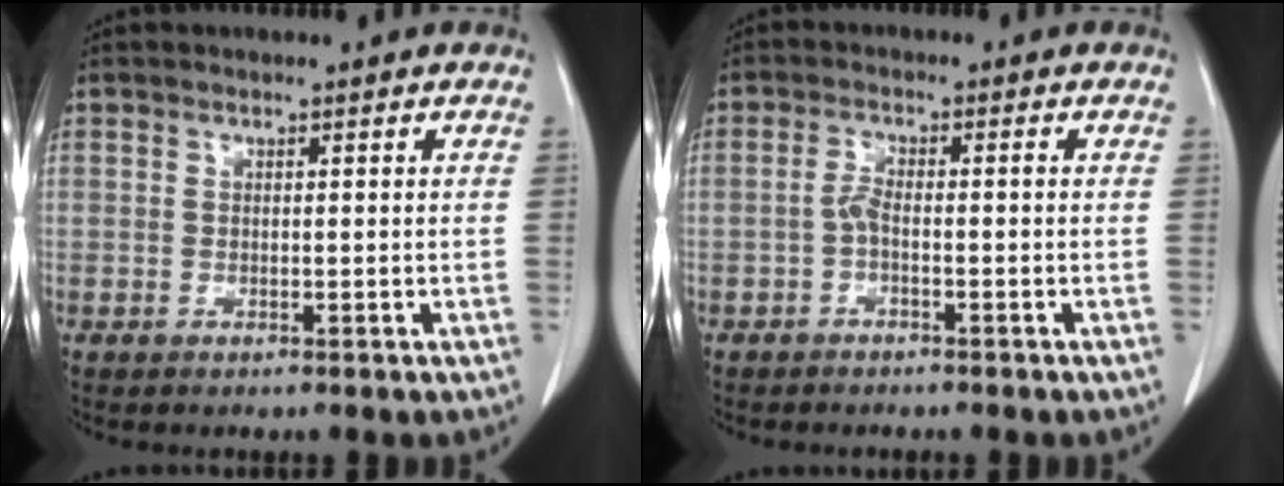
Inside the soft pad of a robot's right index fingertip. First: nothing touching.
{"total": 2.1, "force": [-0.7, 0.5, 1.9], "torque": [-0.038, 0.006, -0.016]}